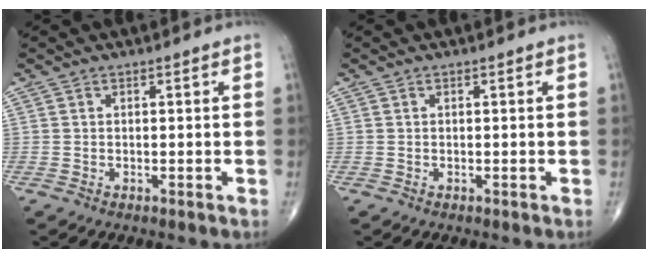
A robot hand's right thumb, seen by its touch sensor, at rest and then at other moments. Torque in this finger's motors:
{"motor_torque": [0.21, -0.02, -0.11, -0.03, 0.01]}